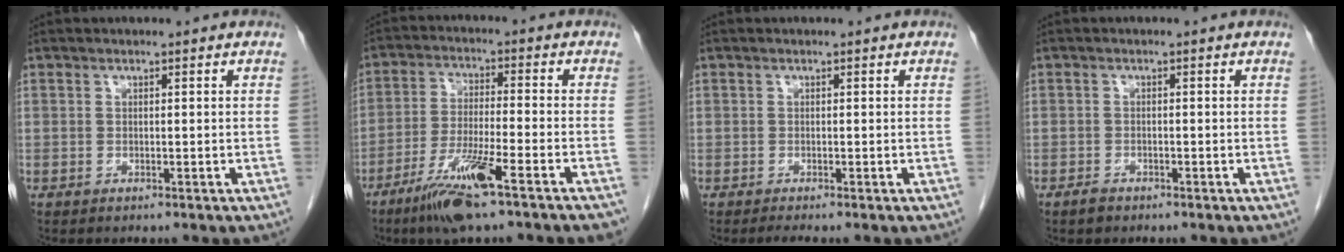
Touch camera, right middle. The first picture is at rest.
{"total": 12.0, "force": [-7.3, 0.1, 9.4], "torque": [-0.173, -0.028, -0.130]}
{"total": 1.1, "force": [-0.8, -0.4, 0.6], "torque": [-0.012, -0.001, -0.015]}
{"total": 1.2, "force": [-0.9, 0.6, 0.4], "torque": [-0.012, 0.001, -0.014]}